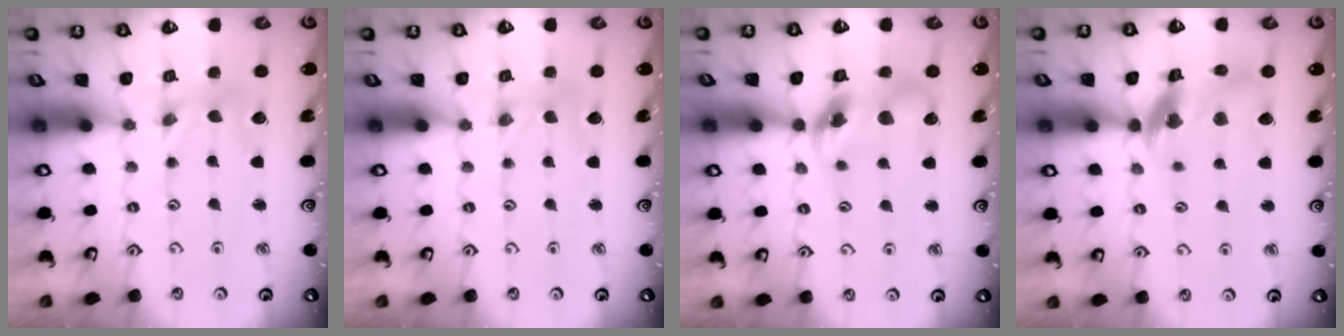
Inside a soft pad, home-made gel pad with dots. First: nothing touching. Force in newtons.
{"total": 0.0}
{"total": 12.9, "press": 12.7, "slide": 1.8}
{"total": 13.9, "press": 13.8, "slide": 1.7}